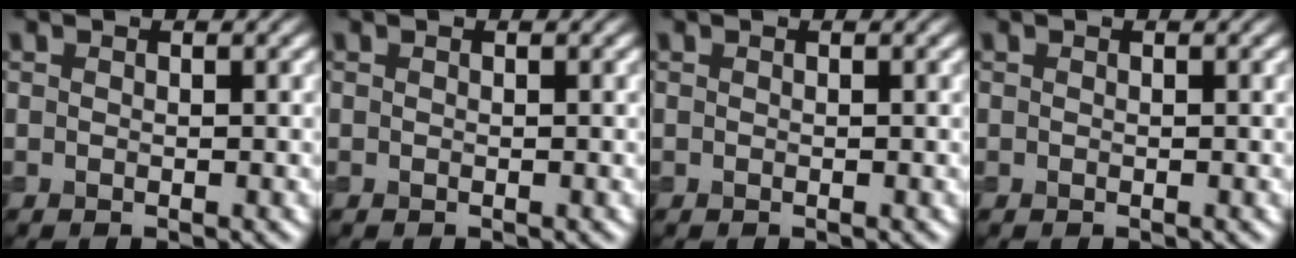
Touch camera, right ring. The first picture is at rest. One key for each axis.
{"total": 0.0}
{"total": 0.0}
{"total": 0.0}